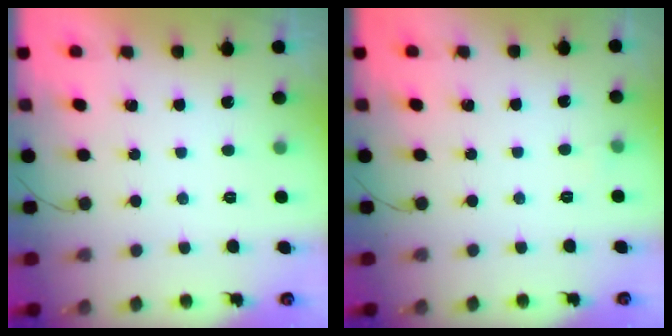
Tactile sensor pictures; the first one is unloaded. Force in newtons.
{"total": 2.3, "press": 2.1, "slide": 0.9}